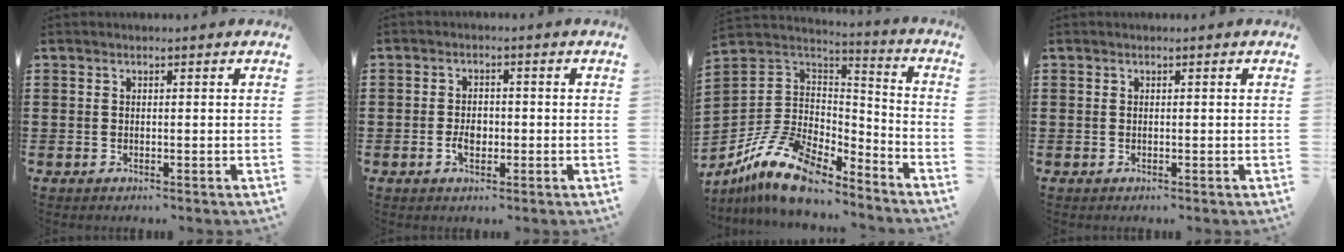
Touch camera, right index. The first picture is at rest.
{"total": 2.6, "force": [-0.7, 1.6, 1.9], "torque": [-0.035, 0.003, -0.013]}
{"total": 13.7, "force": [-9.5, 6.5, 7.4], "torque": [-0.184, 0.028, -0.182]}
{"total": 0.0}